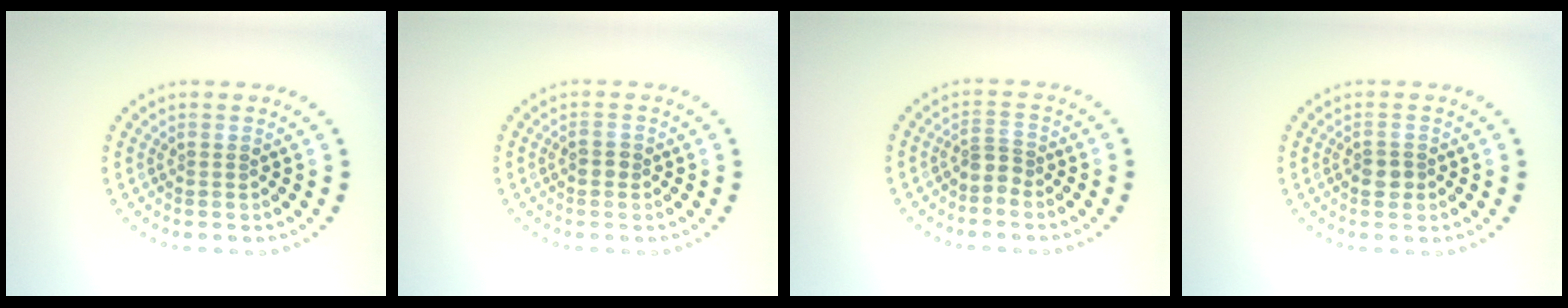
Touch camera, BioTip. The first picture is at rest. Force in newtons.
{"total": 1.2, "press": 1.2, "slide": 0.2}
{"total": 1.5, "press": 1.0, "slide": 1.1}
{"total": 1.7, "press": 1.6, "slide": 0.6}